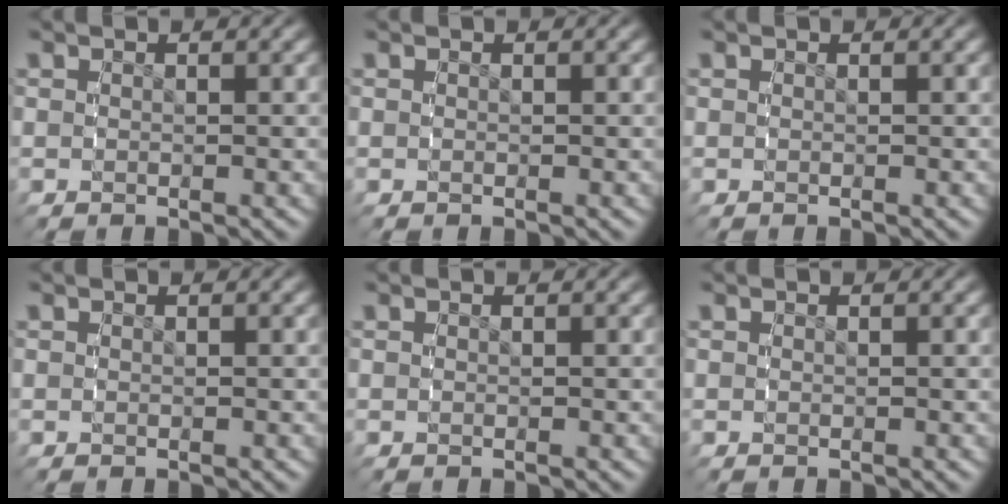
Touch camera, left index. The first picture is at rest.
{"total": 0.0}
{"total": 0.0}
{"total": 0.0}
{"total": 0.0}
{"total": 0.0}